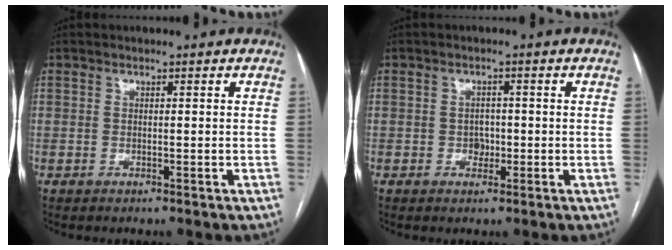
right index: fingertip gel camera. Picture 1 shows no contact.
{"total": 2.0, "force": [-0.4, 1.6, 1.1], "torque": [-0.011, 0.007, -0.003]}